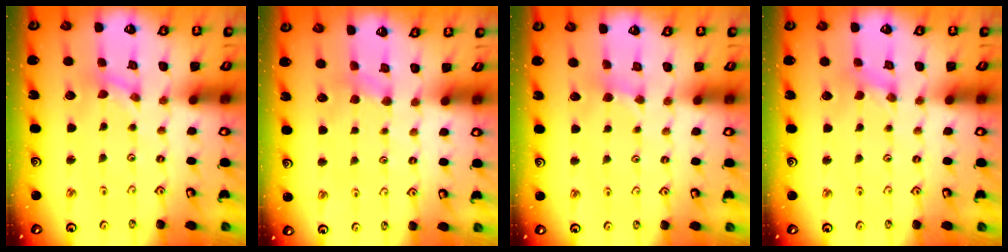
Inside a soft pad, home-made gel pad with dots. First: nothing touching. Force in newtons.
{"total": 2.6, "press": 2.6, "slide": 0.5}
{"total": 1.8, "press": 1.8, "slide": 0.3}
{"total": 0.0}